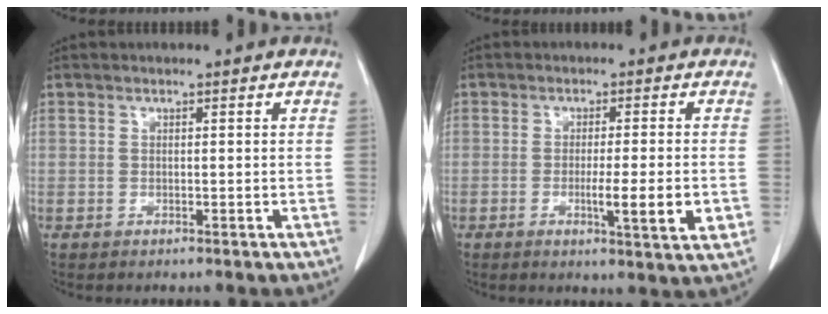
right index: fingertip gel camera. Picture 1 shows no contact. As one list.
[{"total": 7.1, "force": [-1.7, 0.2, 6.9], "torque": [-0.097, -0.013, -0.024]}]